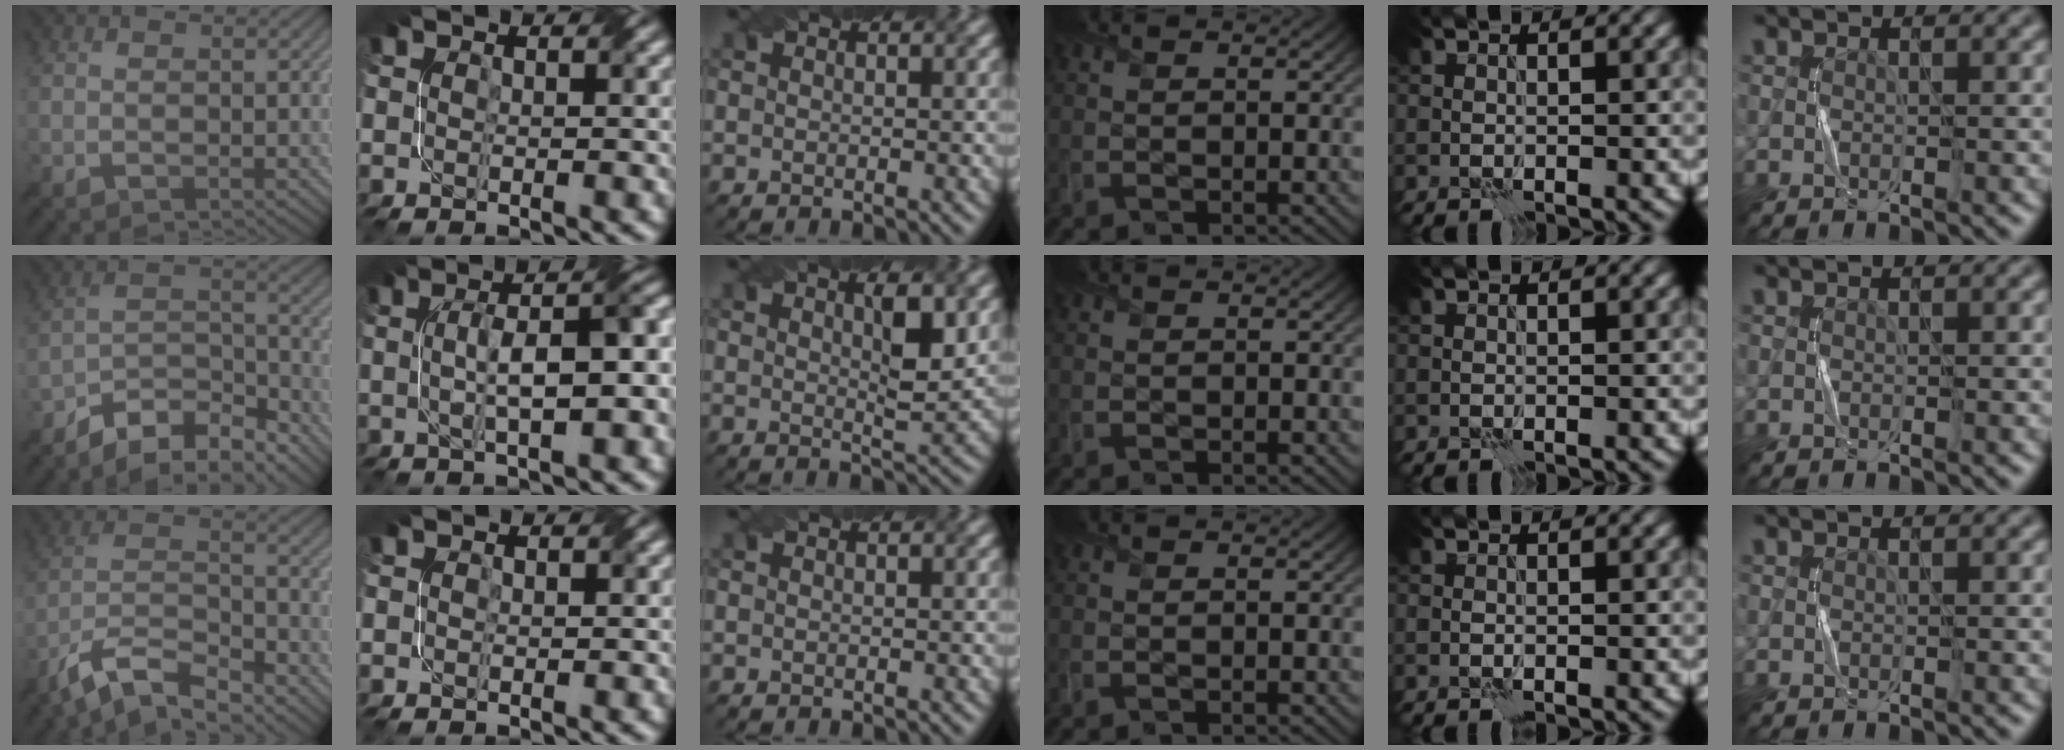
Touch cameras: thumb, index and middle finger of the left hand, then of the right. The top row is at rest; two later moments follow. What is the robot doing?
{"motion": "twist", "object": "screw"}